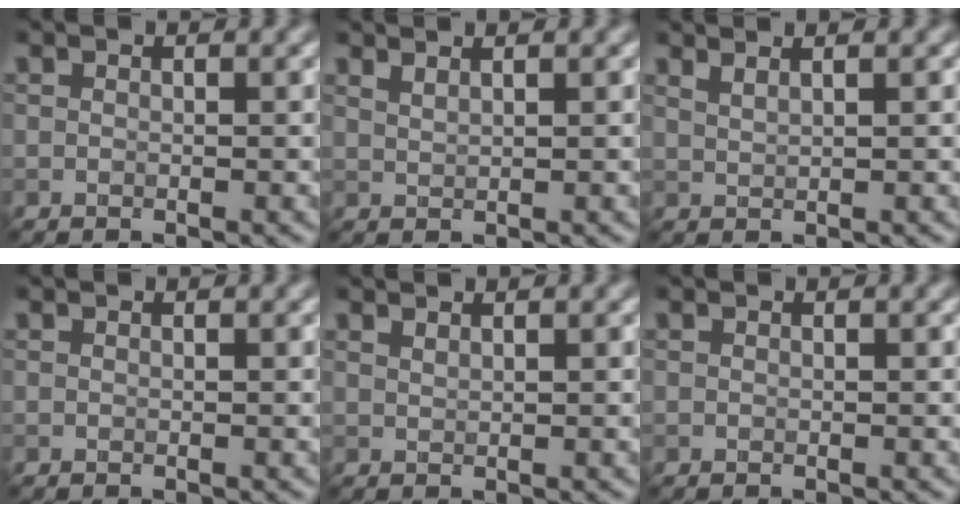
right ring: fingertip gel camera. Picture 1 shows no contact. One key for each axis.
{"total": 1.1, "fx": 1.0, "fy": 0.2, "fz": 0.5, "tx": -0.008, "ty": 0.002, "tz": 0.016}
{"total": 1.6, "fx": 1.4, "fy": 0.4, "fz": 0.8, "tx": -0.006, "ty": 0.002, "tz": 0.015}
{"total": 0.0}
{"total": 0.6, "fx": 0.6, "fy": 0.0, "fz": 0.1, "tx": -0.005, "ty": 0.002, "tz": 0.014}
{"total": 0.0}